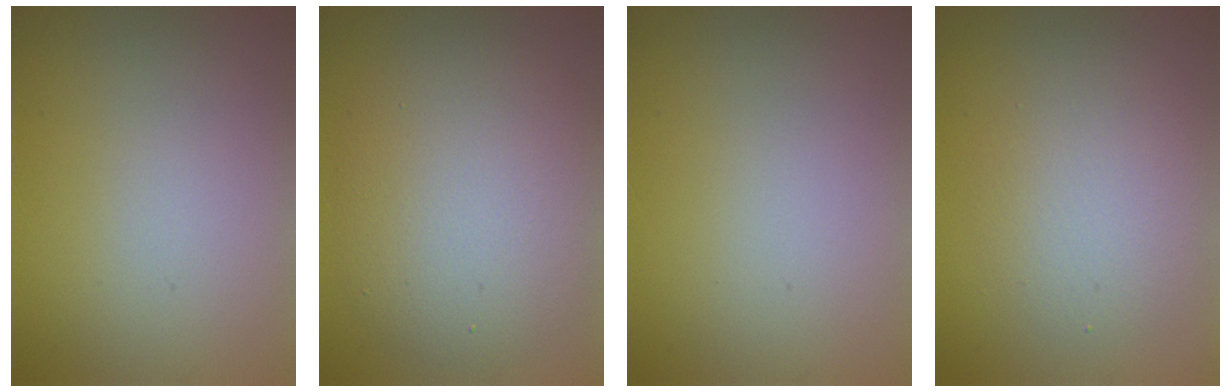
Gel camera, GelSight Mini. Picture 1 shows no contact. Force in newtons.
{"total": 7.5, "press": 7.5, "slide": 0.2}
{"total": 0.0}
{"total": 3.5, "press": 3.5, "slide": 0.1}